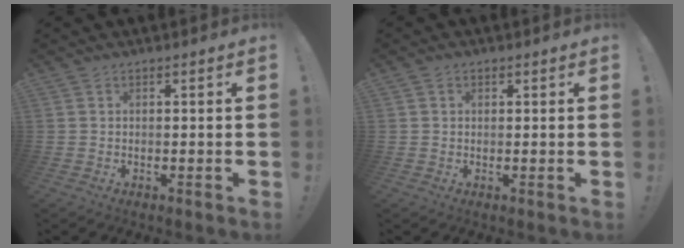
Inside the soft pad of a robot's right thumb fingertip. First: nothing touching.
{"total": 0.9, "force": [0.3, 0.8, 0.3], "torque": [-0.001, 0.001, 0.004]}